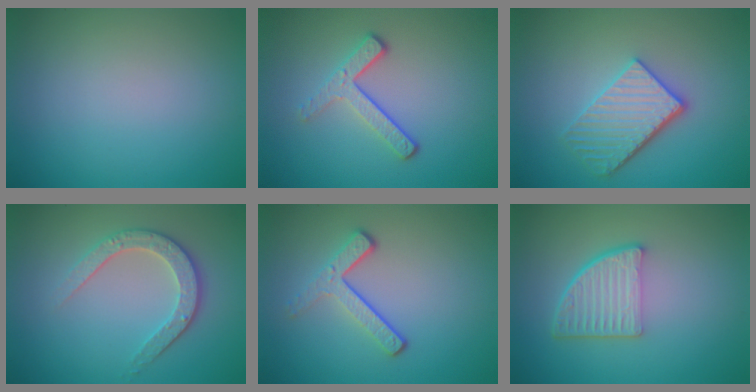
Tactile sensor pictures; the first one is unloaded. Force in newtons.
{"total": 3.0, "press": 2.3, "slide": 2.0}
{"total": 4.0, "press": 3.4, "slide": 2.1}
{"total": 3.4, "press": 2.9, "slide": 1.8}
{"total": 3.3, "press": 2.3, "slide": 2.3}
{"total": 4.8, "press": 3.3, "slide": 3.6}